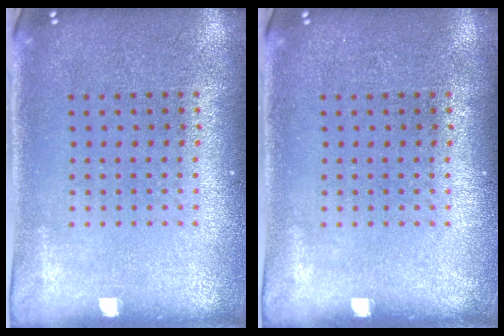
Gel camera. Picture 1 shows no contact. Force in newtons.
{"total": 0.0}